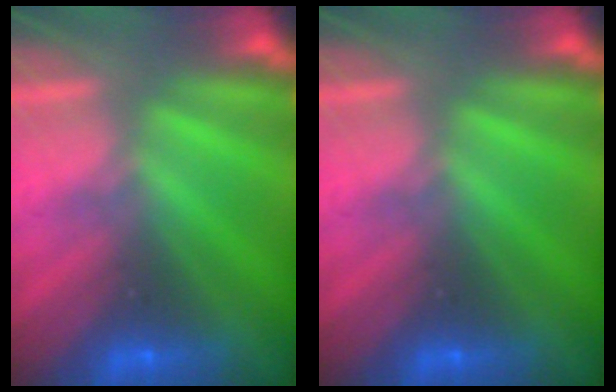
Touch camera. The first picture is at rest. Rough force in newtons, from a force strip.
{"total": 0.0}